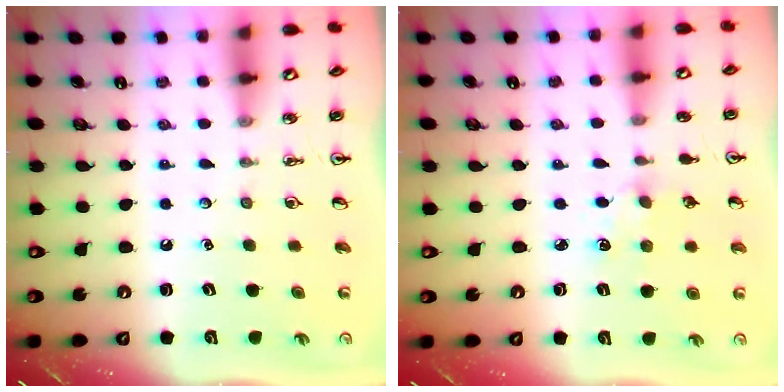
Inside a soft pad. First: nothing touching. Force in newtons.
{"total": 4.0, "press": 4.0, "slide": 0.5}